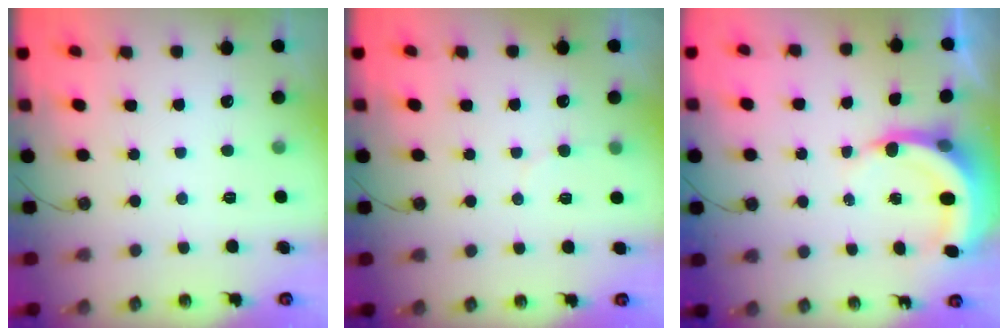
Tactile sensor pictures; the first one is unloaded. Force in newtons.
{"total": 4.5, "press": 4.3, "slide": 1.5}
{"total": 5.5, "press": 5.5, "slide": 0.9}